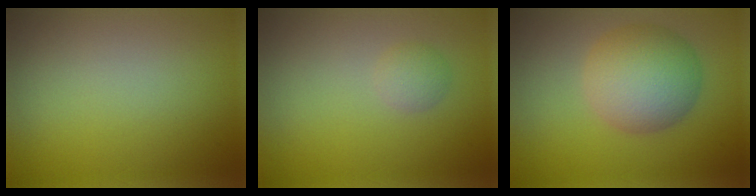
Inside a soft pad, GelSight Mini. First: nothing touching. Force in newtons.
{"total": 1.3, "press": 1.3, "slide": 0.1}
{"total": 6.2, "press": 6.2, "slide": 0.2}